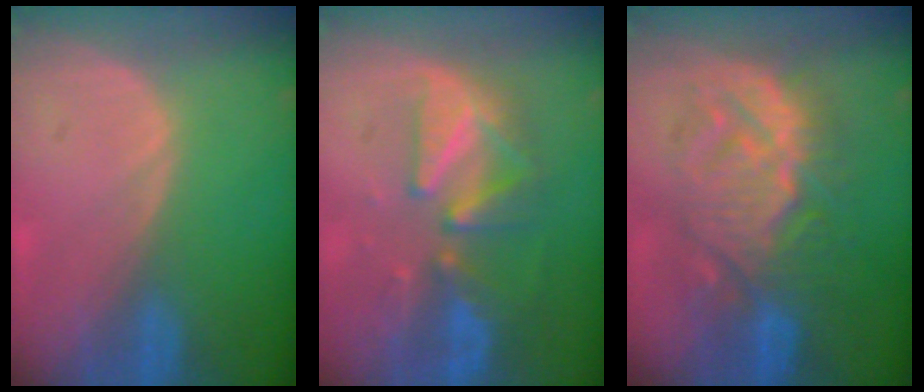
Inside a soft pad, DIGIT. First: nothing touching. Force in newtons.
{"total": 9.2, "press": 8.5, "slide": 3.4}
{"total": 10.3, "press": 10.3, "slide": 0.6}